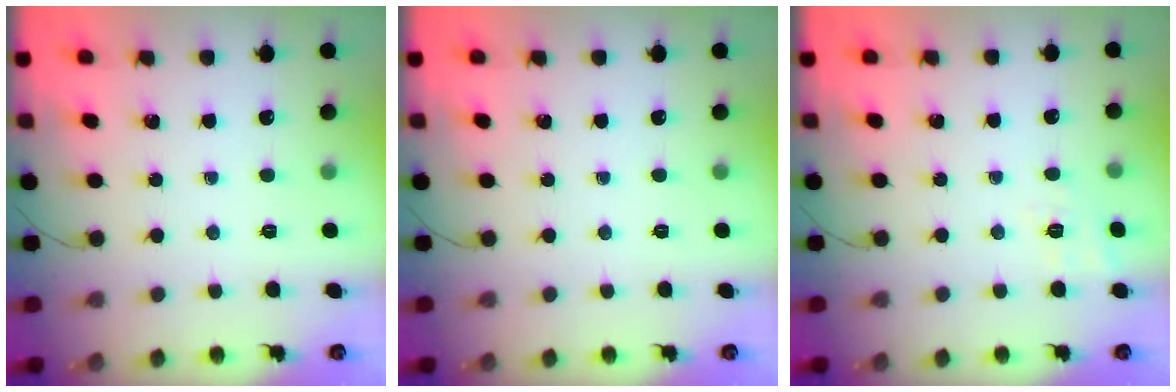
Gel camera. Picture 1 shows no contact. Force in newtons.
{"total": 0.0}
{"total": 3.0, "press": 2.3, "slide": 2.0}